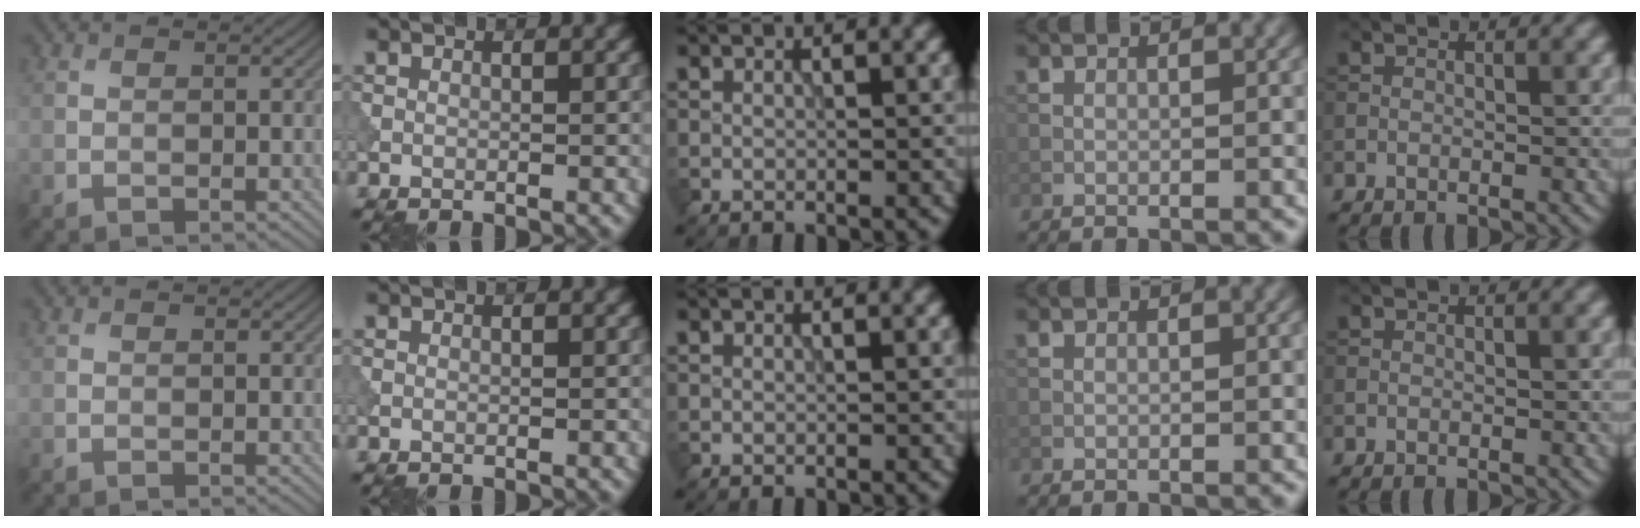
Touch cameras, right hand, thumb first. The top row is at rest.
{}